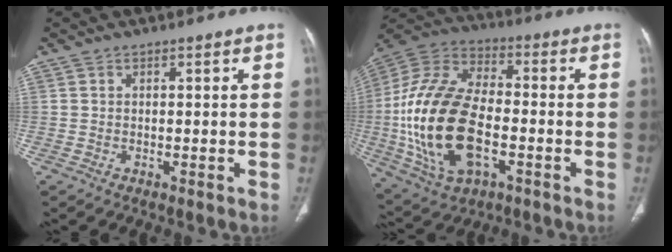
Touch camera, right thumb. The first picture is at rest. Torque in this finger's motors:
{"motor_torque": [0.79, 1.15, 2.22, -0.54, 0.79]}